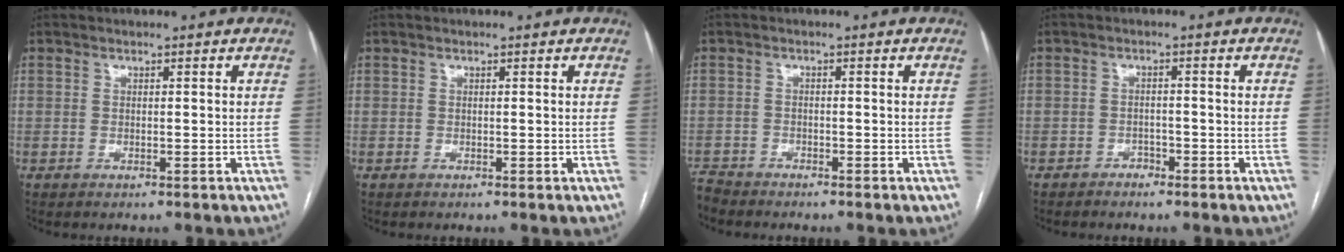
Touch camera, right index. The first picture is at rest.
{"total": 0.0}
{"total": 2.6, "force": [-2.5, 0.2, -0.3], "torque": [0.007, -0.012, -0.048]}
{"total": 1.6, "force": [-1.3, 0.9, 0.4], "torque": [-0.004, 0.005, -0.022]}